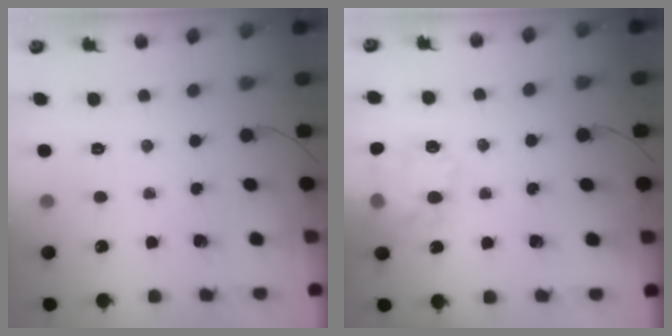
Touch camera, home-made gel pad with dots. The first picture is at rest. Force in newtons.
{"total": 17.5, "press": 17.3, "slide": 2.7}